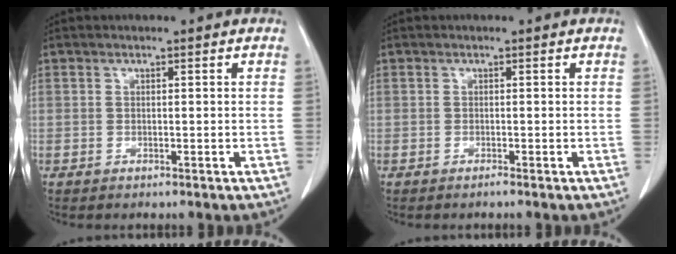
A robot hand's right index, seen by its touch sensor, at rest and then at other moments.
{"total": 0.6, "force": [-0.4, 0.0, 0.4], "torque": [-0.009, 0.000, -0.008]}